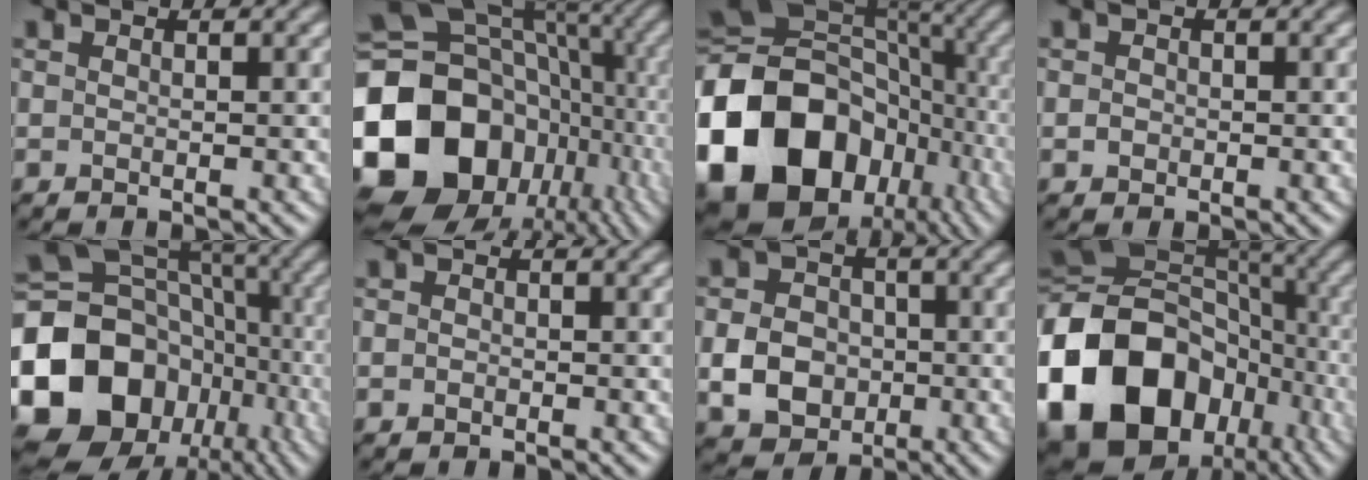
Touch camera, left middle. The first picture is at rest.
{"total": 21.2, "force": [-5.3, 17.0, 11.6], "torque": [-0.261, -0.001, -0.089]}
{"total": 20.3, "force": [-7.0, 15.4, 11.2], "torque": [-0.262, 0.006, -0.121]}
{"total": 0.8, "force": [-0.6, 0.6, 0.0], "torque": [0.003, -0.001, -0.012]}
{"total": 19.6, "force": [-6.6, 16.0, 9.1], "torque": [-0.204, -0.005, -0.121]}
{"total": 0.8, "force": [-0.7, 0.3, -0.1], "torque": [0.003, -0.002, -0.016]}
{"total": 5.2, "force": [-1.8, 4.2, 2.4], "torque": [-0.042, 0.001, -0.042]}
{"total": 22.9, "force": [-9.2, 17.9, 11.0], "torque": [-0.223, -0.032, -0.180]}